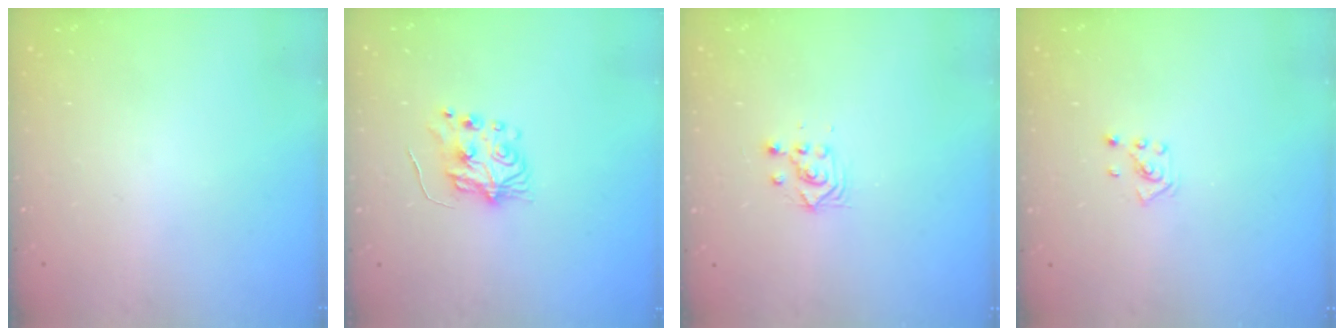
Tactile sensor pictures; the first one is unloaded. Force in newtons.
{"total": 6.4, "press": 6.4, "slide": 0.5}
{"total": 2.8, "press": 2.8, "slide": 0.2}
{"total": 2.1, "press": 2.0, "slide": 0.3}